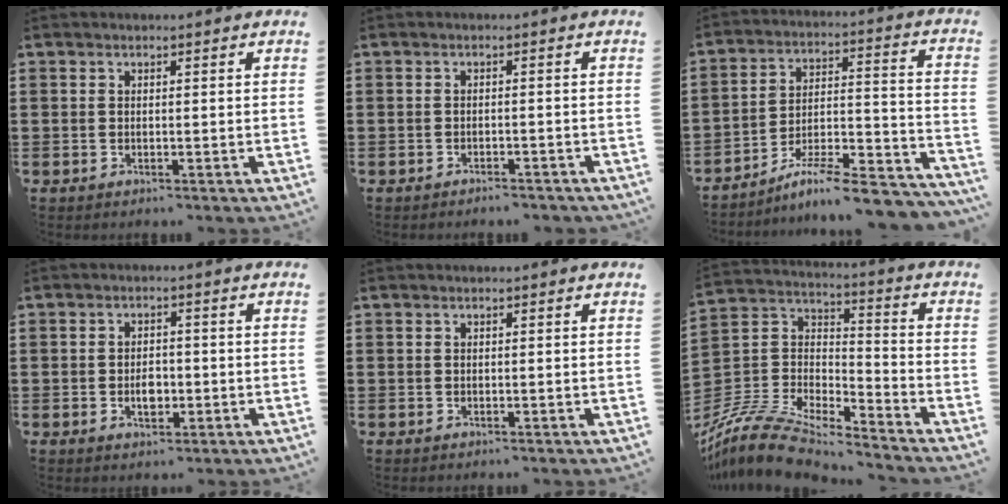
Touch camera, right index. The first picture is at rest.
{"total": 1.5, "force": [-1.5, 0.2, 0.1], "torque": [-0.009, 0.001, -0.030]}
{"total": 8.5, "force": [-7.2, 0.6, 4.5], "torque": [-0.061, 0.006, -0.140]}
{"total": 3.1, "force": [-0.7, 1.9, 2.4], "torque": [-0.039, -0.001, -0.015]}
{"total": 0.0}
{"total": 10.5, "force": [-9.7, 2.2, 3.5], "torque": [-0.096, 0.007, -0.201]}